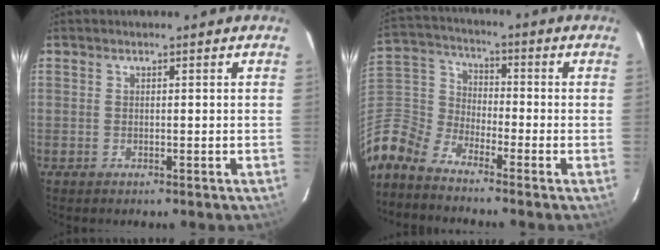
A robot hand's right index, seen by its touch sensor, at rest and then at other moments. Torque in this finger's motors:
{"motor_torque": [-0.83, -1.14, -0.82, -0.21]}